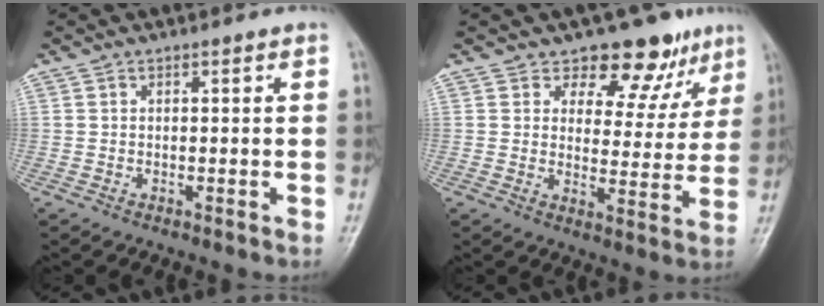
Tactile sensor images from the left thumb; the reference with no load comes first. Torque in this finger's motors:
{"motor_torque": [0.19, 0.19, 0.14, -0.07, 0.01]}